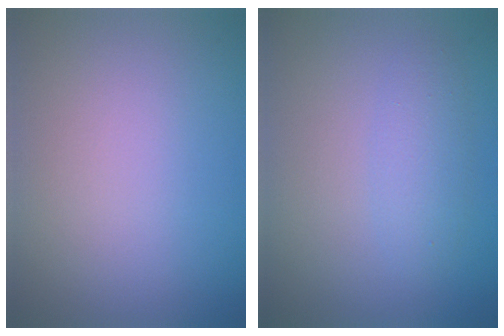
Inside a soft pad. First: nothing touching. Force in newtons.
{"total": 1.9, "press": 1.9, "slide": 0.0}